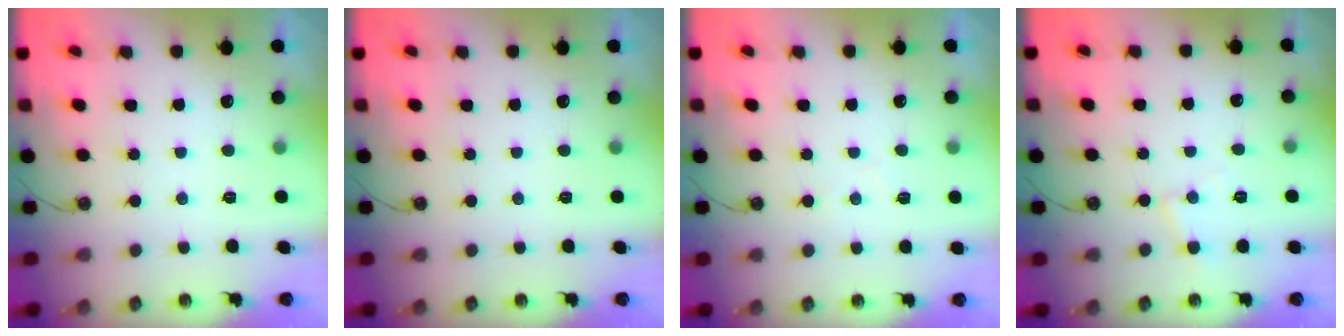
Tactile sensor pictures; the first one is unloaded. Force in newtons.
{"total": 0.0}
{"total": 4.2, "press": 4.1, "slide": 0.6}
{"total": 6.2, "press": 6.2, "slide": 0.2}